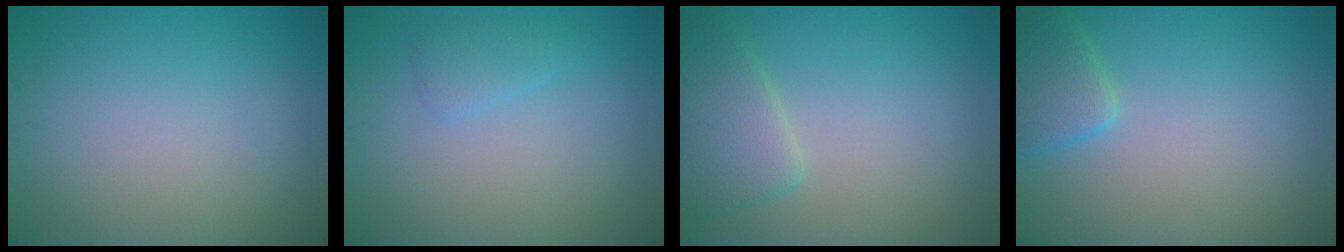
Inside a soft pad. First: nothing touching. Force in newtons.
{"total": 1.4, "press": 1.4, "slide": 0.2}
{"total": 3.6, "press": 3.6, "slide": 0.2}
{"total": 2.9, "press": 2.9, "slide": 0.1}